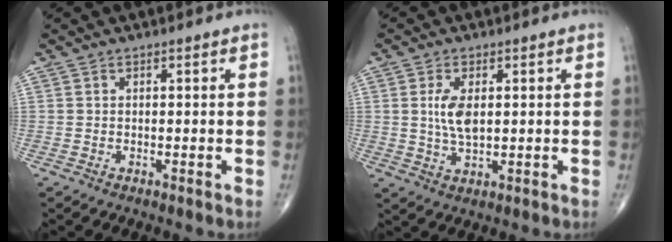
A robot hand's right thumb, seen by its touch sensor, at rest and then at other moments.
{"total": 5.8, "force": [1.0, 2.8, 5.0], "torque": [-0.100, -0.007, 0.022]}